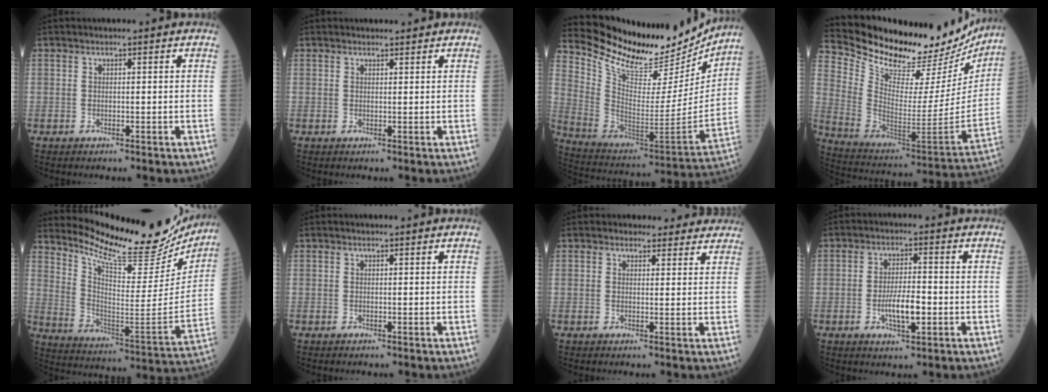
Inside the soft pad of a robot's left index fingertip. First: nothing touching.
{"total": 1.4, "force": [1.3, 0.4, 0.2], "torque": [-0.007, 0.007, 0.020]}
{"total": 22.3, "force": [20.2, 5.9, 7.2], "torque": [-0.138, -0.046, 0.316]}
{"total": 30.2, "force": [26.6, 8.3, 11.5], "torque": [-0.202, -0.060, 0.376]}
{"total": 23.5, "force": [21.4, 4.4, 8.6], "torque": [-0.141, -0.067, 0.303]}
{"total": 0.0}
{"total": 5.6, "force": [5.1, 2.4, 0.4], "torque": [0.012, 0.004, 0.045]}
{"total": 5.6, "force": [-1.5, 1.6, 5.2], "torque": [-0.098, -0.002, -0.026]}